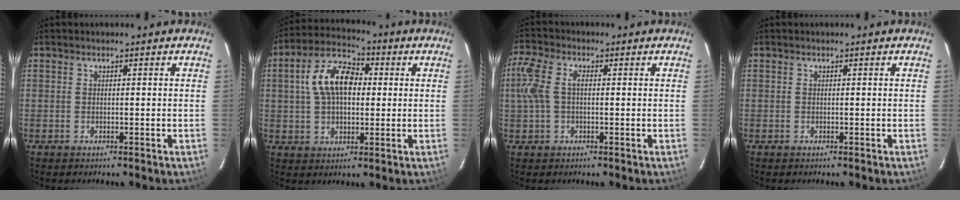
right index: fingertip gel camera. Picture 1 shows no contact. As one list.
[{"total": 11.6, "force": [1.8, 7.0, 9.1], "torque": [-0.173, 0.030, 0.027]}, {"total": 6.1, "force": [0.3, 3.4, 5.0], "torque": [-0.117, 0.014, 0.005]}, {"total": 0.0}]